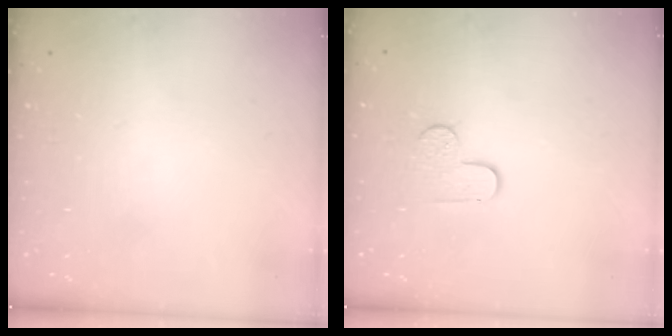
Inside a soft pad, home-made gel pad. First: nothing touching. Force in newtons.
{"total": 4.6, "press": 4.5, "slide": 0.5}